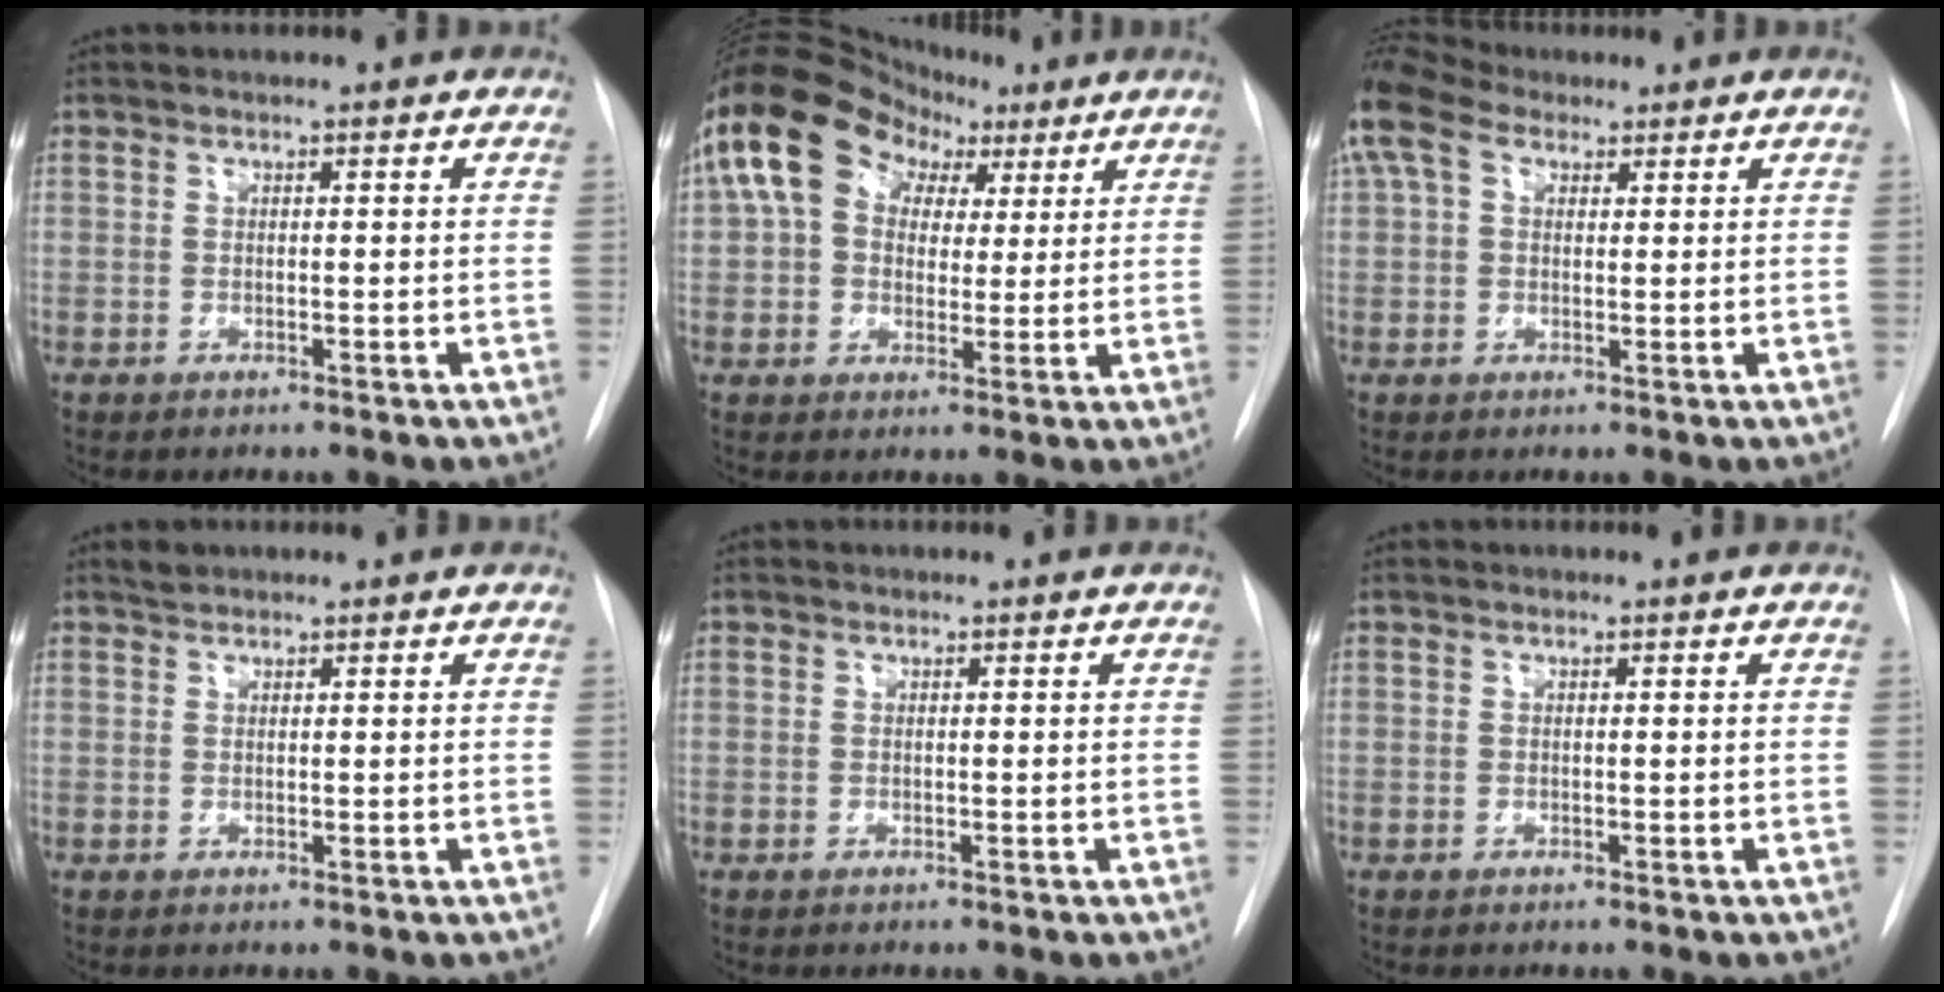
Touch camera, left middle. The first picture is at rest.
{"total": 13.0, "force": [5.5, 9.2, 7.4], "torque": [-0.151, 0.055, 0.093]}
{"total": 9.7, "force": [5.8, 6.0, 4.9], "torque": [-0.132, 0.052, 0.111]}
{"total": 0.6, "force": [0.2, -0.2, -0.5], "torque": [0.011, 0.003, 0.003]}
{"total": 0.0}
{"total": 0.0}